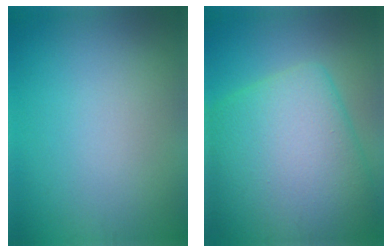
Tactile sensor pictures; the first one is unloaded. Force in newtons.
{"total": 12.9, "press": 12.9, "slide": 0.4}